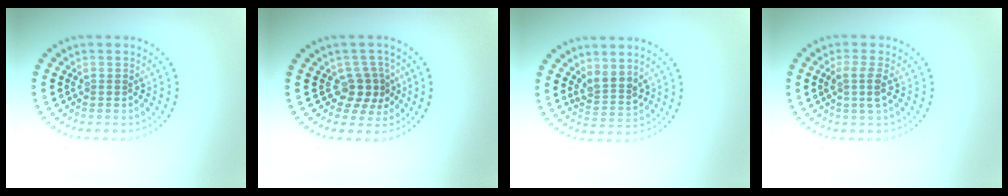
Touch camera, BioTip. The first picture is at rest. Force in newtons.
{"total": 2.5, "press": 2.0, "slide": 1.5}
{"total": 2.3, "press": 1.8, "slide": 1.5}
{"total": 1.8, "press": 1.5, "slide": 1.0}